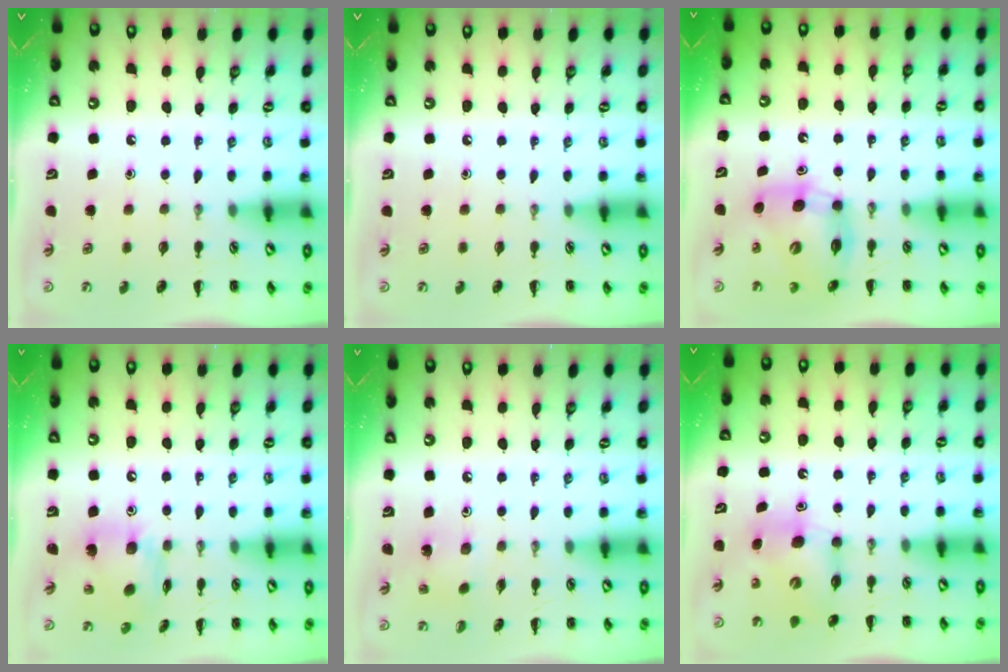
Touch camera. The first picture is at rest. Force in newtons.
{"total": 0.0}
{"total": 10.5, "press": 10.1, "slide": 2.8}
{"total": 12.1, "press": 12.0, "slide": 1.4}
{"total": 1.5, "press": 1.4, "slide": 0.5}
{"total": 7.8, "press": 7.8, "slide": 0.9}